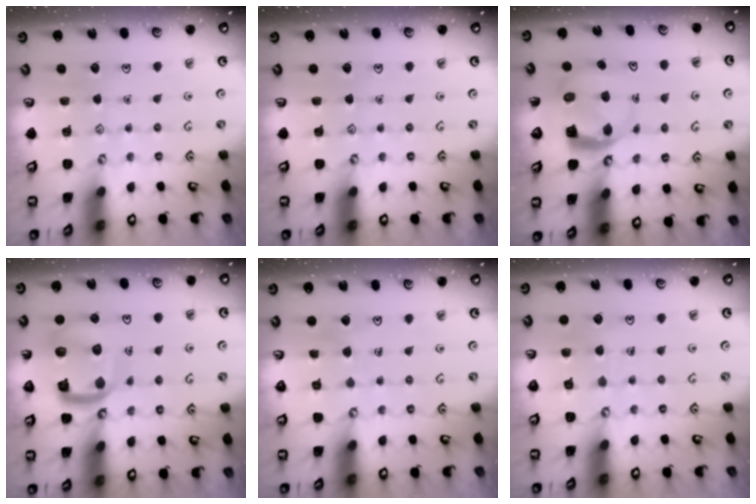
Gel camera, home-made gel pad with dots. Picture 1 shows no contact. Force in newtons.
{"total": 0.0}
{"total": 5.7, "press": 5.6, "slide": 0.5}
{"total": 14.5, "press": 14.4, "slide": 1.5}
{"total": 3.2, "press": 3.2, "slide": 0.2}
{"total": 5.6, "press": 5.6, "slide": 0.2}